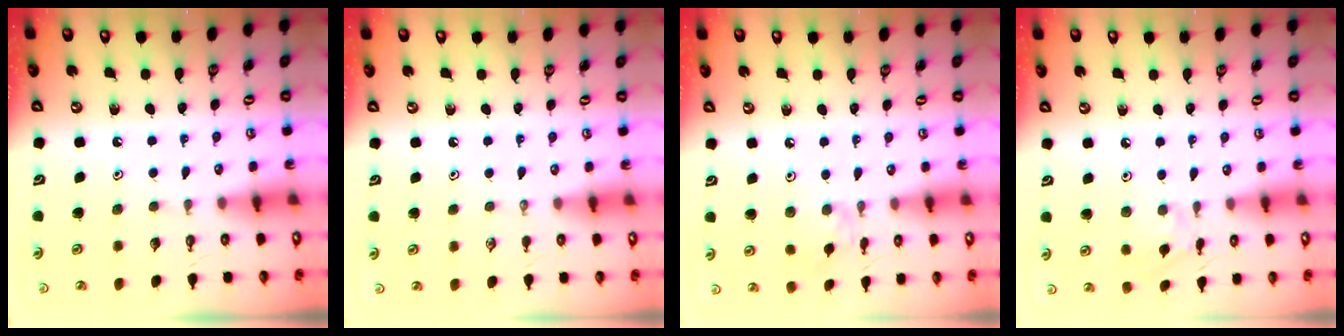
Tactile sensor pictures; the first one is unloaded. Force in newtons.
{"total": 0.0}
{"total": 2.1, "press": 2.1, "slide": 0.4}
{"total": 4.5, "press": 4.4, "slide": 0.6}